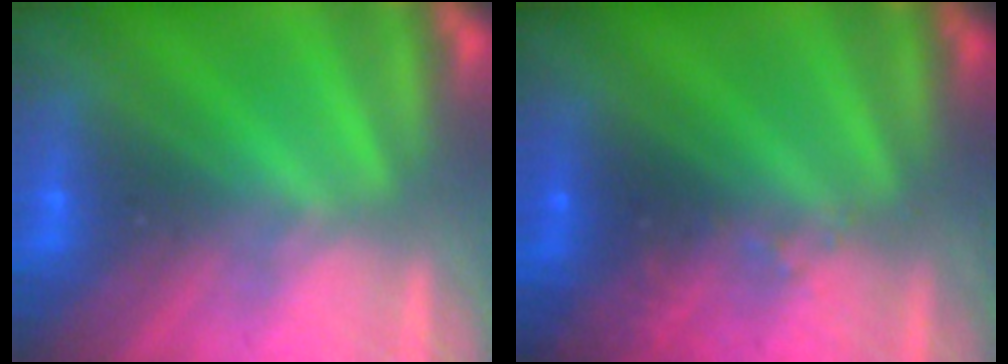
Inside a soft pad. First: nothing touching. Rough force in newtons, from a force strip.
{"total": 2.9}